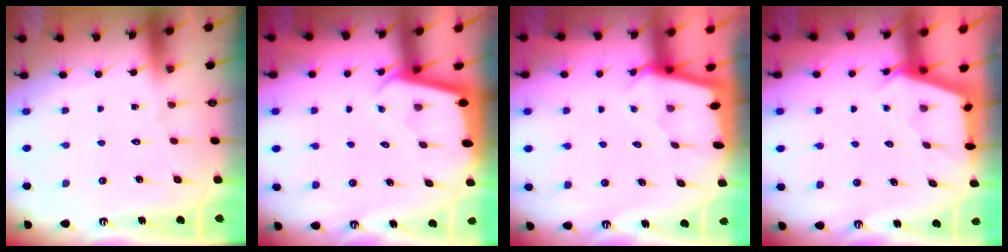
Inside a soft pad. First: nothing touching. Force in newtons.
{"total": 1.9, "press": 1.9, "slide": 0.1}
{"total": 1.6, "press": 1.6, "slide": 0.2}
{"total": 2.5, "press": 2.5, "slide": 0.4}